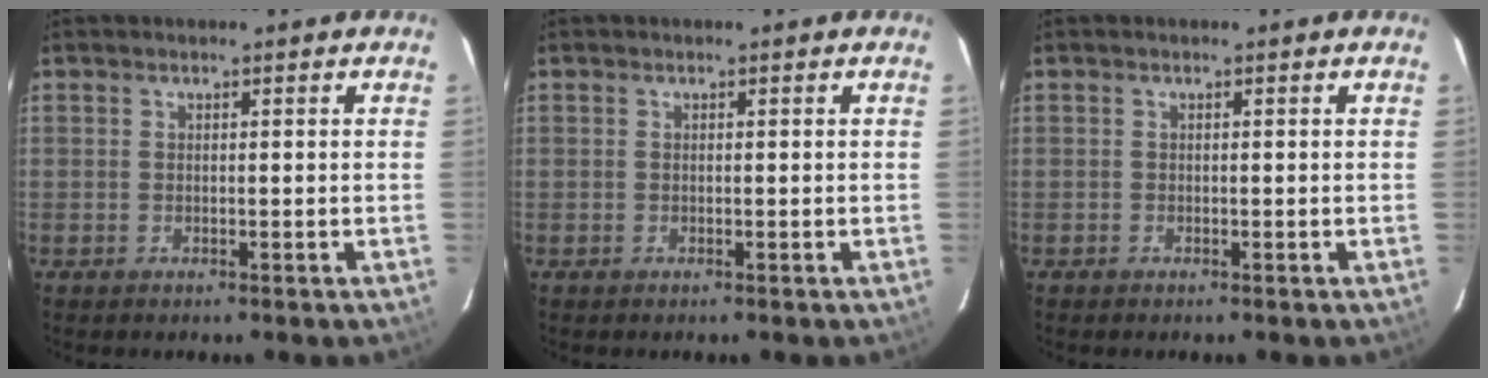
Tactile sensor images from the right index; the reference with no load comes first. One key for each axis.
{"total": 0.0}
{"total": 0.0}